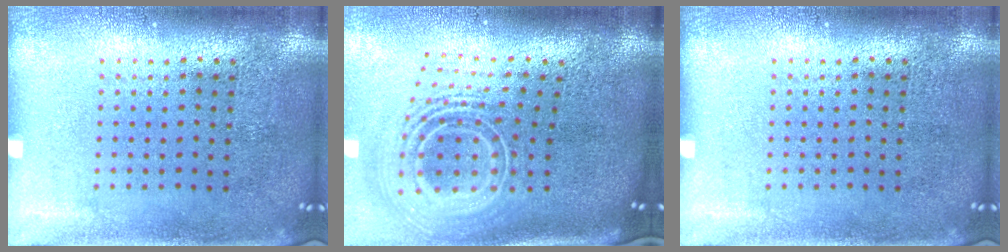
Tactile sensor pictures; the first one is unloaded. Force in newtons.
{"total": 2.9, "press": 1.9, "slide": 2.1}
{"total": 0.0}